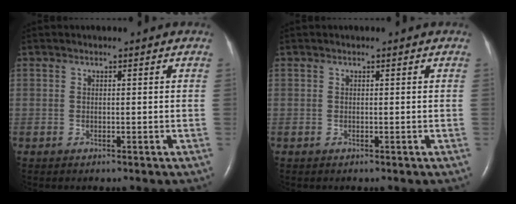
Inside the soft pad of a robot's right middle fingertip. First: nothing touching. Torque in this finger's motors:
{"motor_torque": [0.09, -0.14, 0.00, 0.00]}